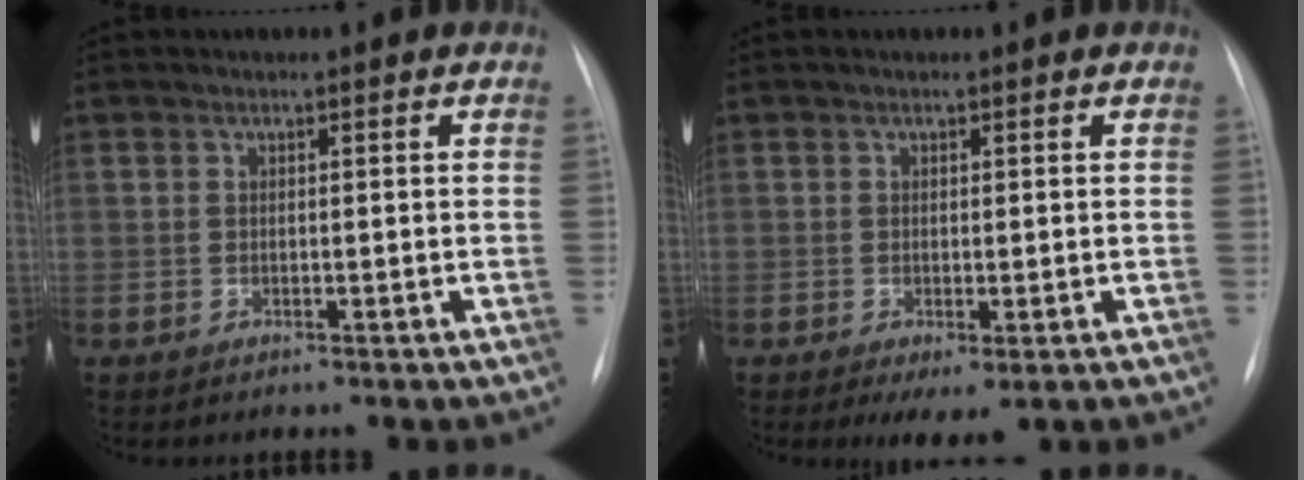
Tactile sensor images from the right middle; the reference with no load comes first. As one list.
[{"total": 3.0, "force": [-1.0, 0.9, 2.7], "torque": [-0.037, -0.008, -0.009]}]